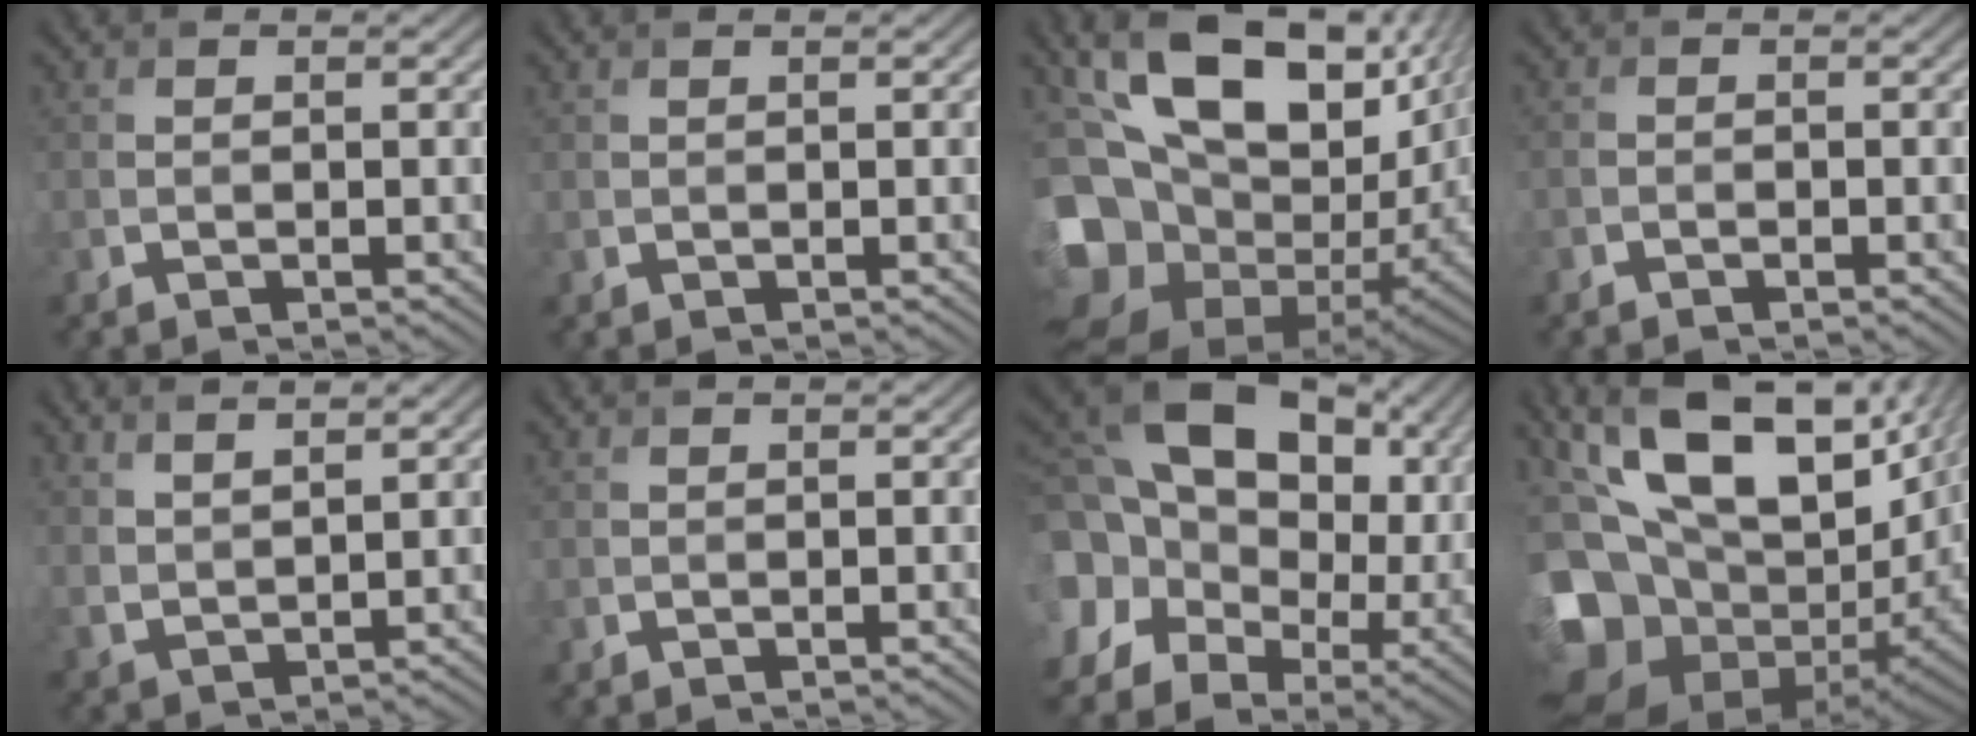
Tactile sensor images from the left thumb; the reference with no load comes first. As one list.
[{"total": 0.0}, {"total": 17.7, "force": [4.5, 12.0, 12.3], "torque": [-0.262, 0.007, 0.085]}, {"total": 0.5, "force": [-0.5, 0.0, 0.1], "torque": [-0.002, 0.001, -0.014]}, {"total": 4.4, "force": [3.8, 0.6, 2.1], "torque": [-0.045, -0.005, 0.087]}, {"total": 0.0}, {"total": 23.0, "force": [4.8, 17.3, 14.4], "torque": [-0.347, 0.008, 0.095]}, {"total": 18.8, "force": [4.3, 11.5, 14.2], "torque": [-0.303, -0.008, 0.093]}]